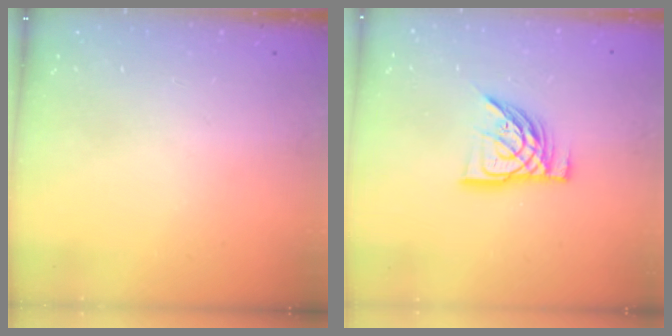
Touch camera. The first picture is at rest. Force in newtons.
{"total": 12.8, "press": 12.7, "slide": 1.5}